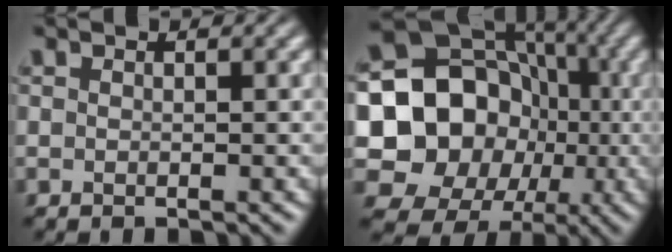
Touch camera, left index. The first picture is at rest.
{"total": 15.5, "force": [-1.1, 14.1, 6.5], "torque": [-0.112, 0.005, -0.034]}